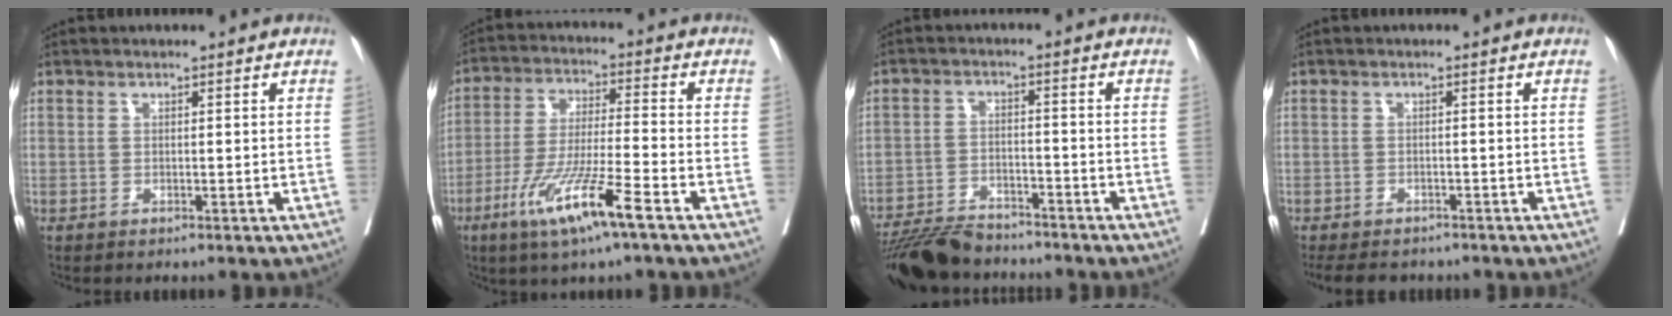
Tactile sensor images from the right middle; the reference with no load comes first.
{"total": 11.6, "force": [-6.3, 0.0, 9.7], "torque": [-0.194, -0.027, -0.118]}
{"total": 10.0, "force": [-9.4, 2.2, 2.8], "torque": [-0.043, -0.006, -0.157]}
{"total": 7.9, "force": [-6.8, 3.0, 2.8], "torque": [-0.043, -0.008, -0.091]}